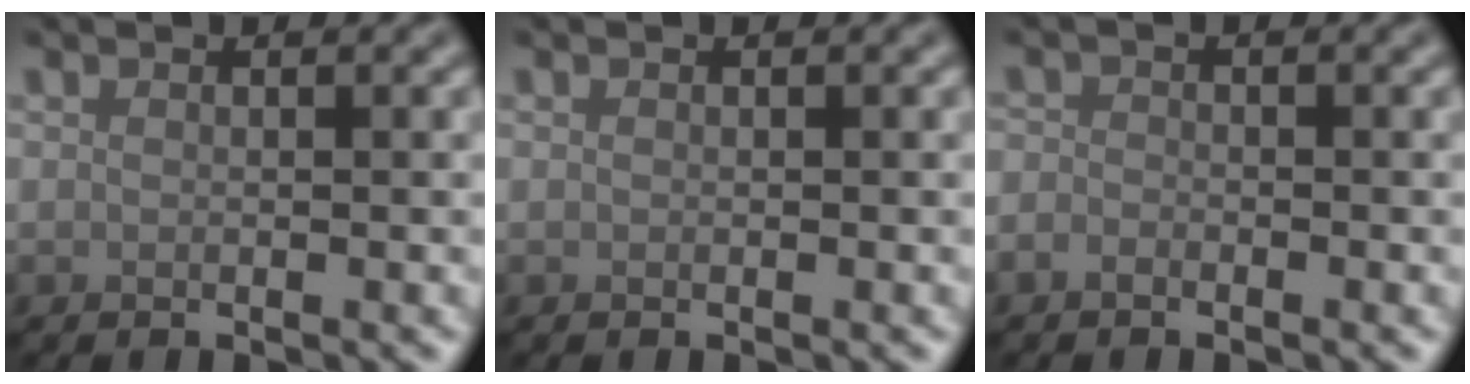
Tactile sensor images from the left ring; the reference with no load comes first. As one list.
[{"total": 0.0}, {"total": 1.0, "force": [-0.7, 0.6, 0.3], "torque": [-0.004, 0.002, -0.018]}]